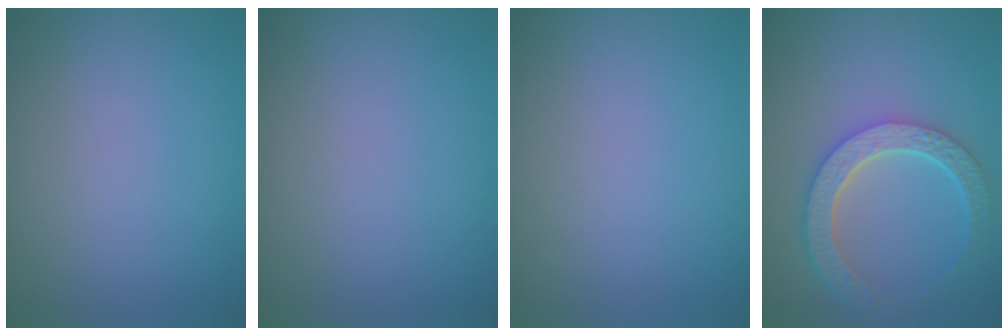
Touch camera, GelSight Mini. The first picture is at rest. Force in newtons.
{"total": 0.0}
{"total": 0.0}
{"total": 6.0, "press": 4.6, "slide": 3.9}